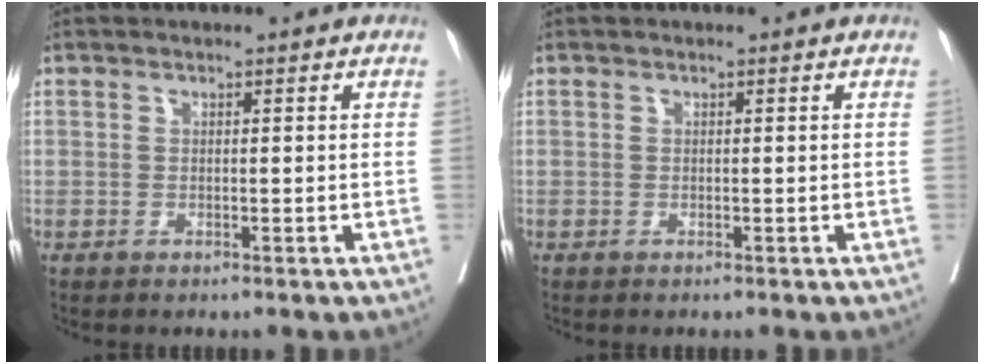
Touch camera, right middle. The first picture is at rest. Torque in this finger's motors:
{"motor_torque": [0.54, -0.75, 0.07, 0.05]}